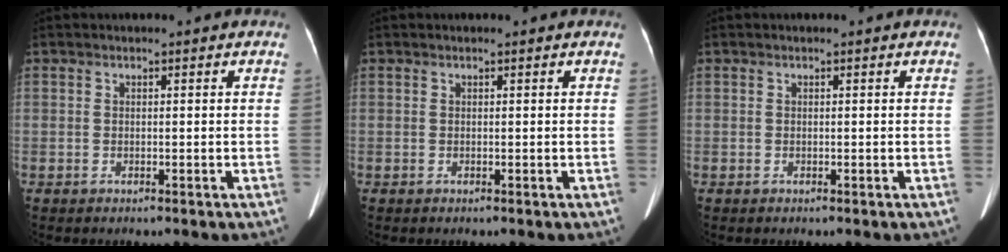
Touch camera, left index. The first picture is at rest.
{"total": 0.0}
{"total": 0.0}